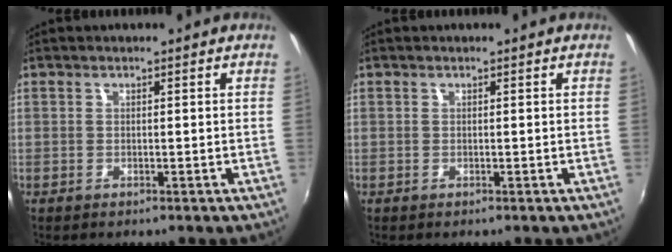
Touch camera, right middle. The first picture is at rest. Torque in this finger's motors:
{"motor_torque": [0.14, -0.08, -0.03, -0.01]}